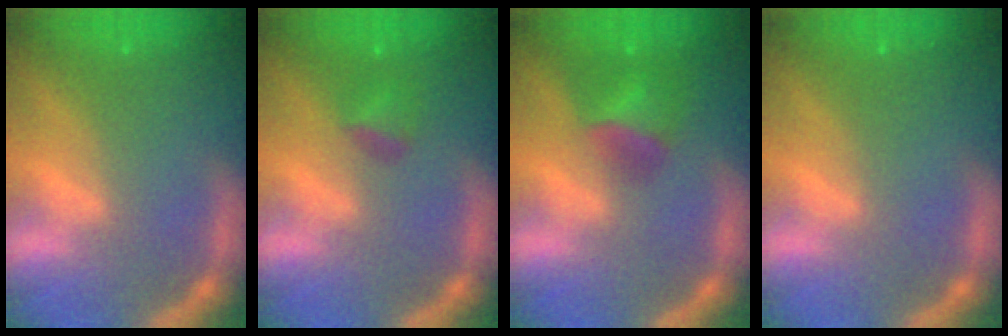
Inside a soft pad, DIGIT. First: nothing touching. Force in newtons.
{"total": 1.9}
{"total": 4.0}
{"total": 0.0}